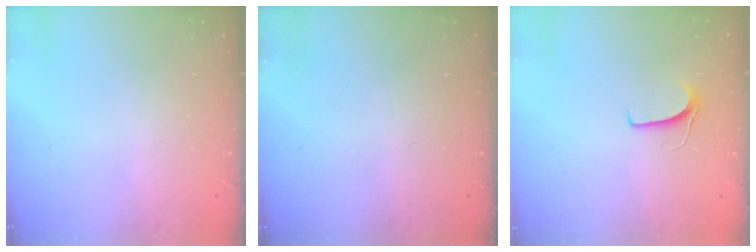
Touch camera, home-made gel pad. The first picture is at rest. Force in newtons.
{"total": 0.0}
{"total": 5.9, "press": 5.9, "slide": 0.4}